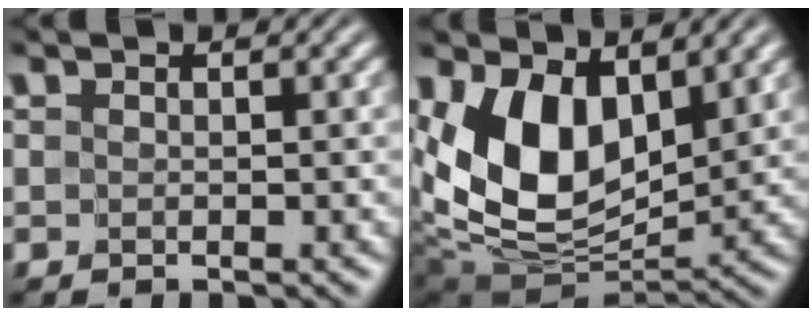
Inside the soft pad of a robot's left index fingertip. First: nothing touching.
{"total": 10.0, "force": [3.1, 5.8, 7.5], "torque": [-0.141, -0.018, 0.055]}